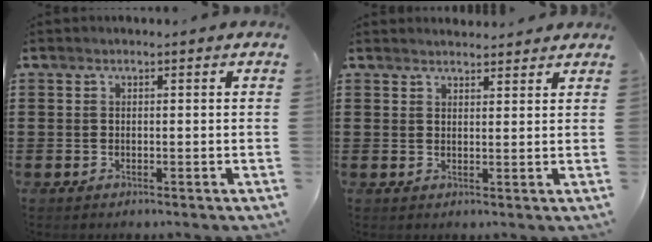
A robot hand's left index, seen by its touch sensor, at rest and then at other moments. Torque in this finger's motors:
{"motor_torque": [0.19, -0.11, 0.08, -0.01]}